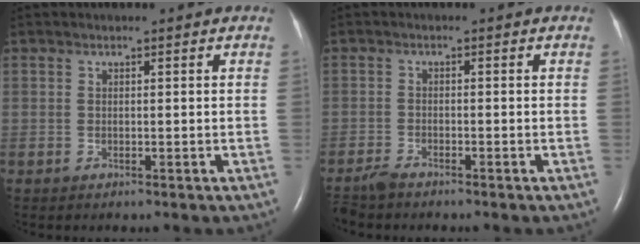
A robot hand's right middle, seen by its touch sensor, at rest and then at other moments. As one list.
[{"total": 2.6, "force": [-2.4, 0.3, 0.9], "torque": [-0.024, -0.010, -0.045]}]